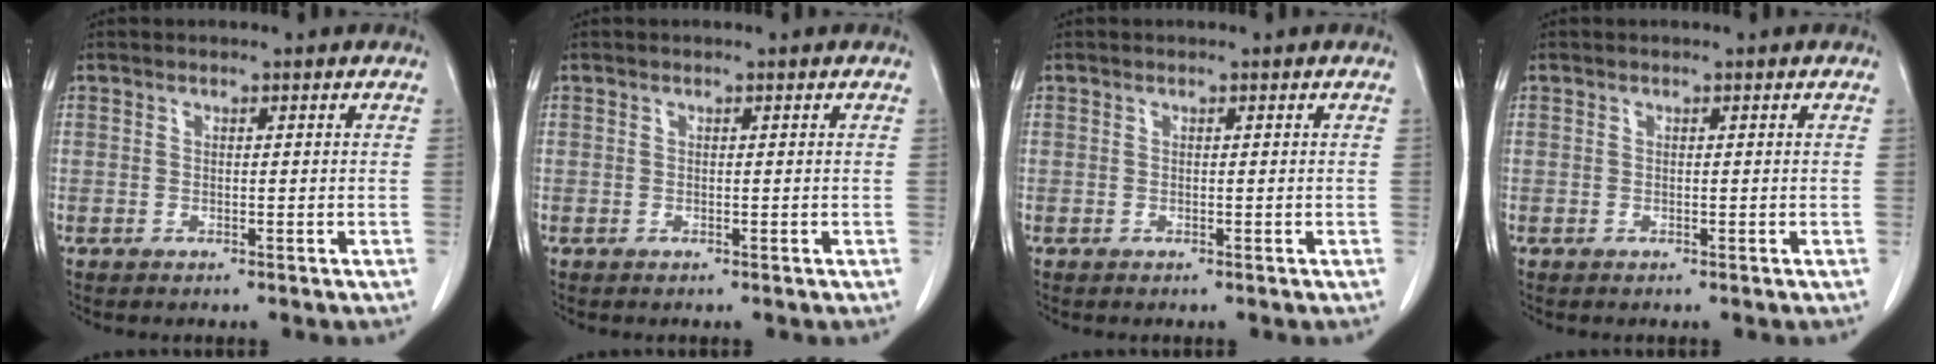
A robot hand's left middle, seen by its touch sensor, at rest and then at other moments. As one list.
[{"total": 0.0}, {"total": 0.0}, {"total": 0.0}]